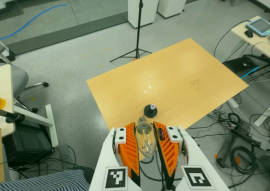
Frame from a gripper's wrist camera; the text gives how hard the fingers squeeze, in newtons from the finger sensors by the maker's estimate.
{"total": 21.2, "left": 22.8, "right": 19.6}